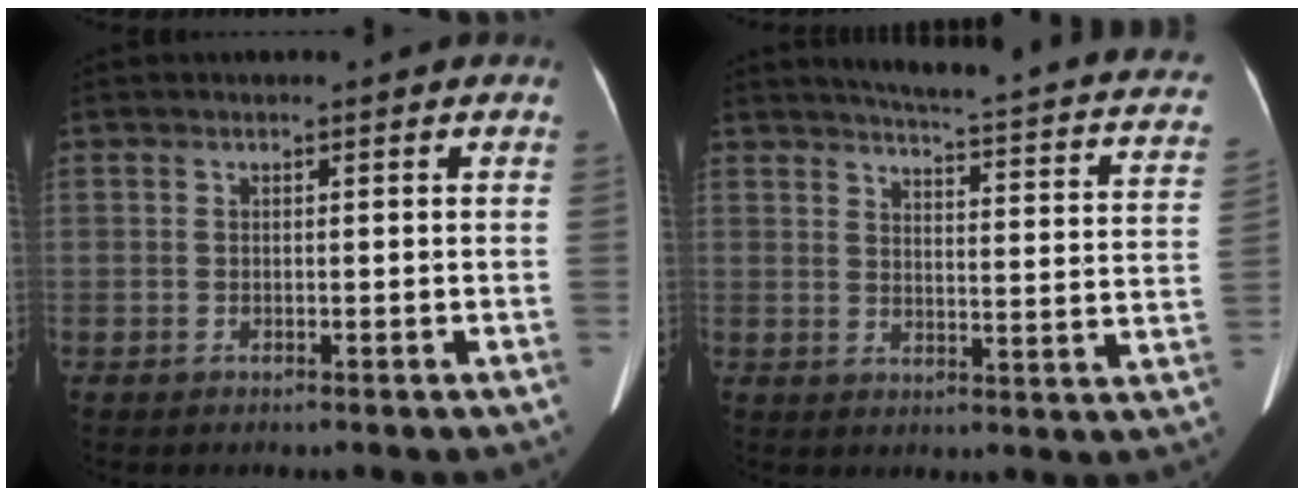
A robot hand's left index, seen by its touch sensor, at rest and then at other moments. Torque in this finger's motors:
{"motor_torque": [0.22, -1.07, 0.02, 0.04]}